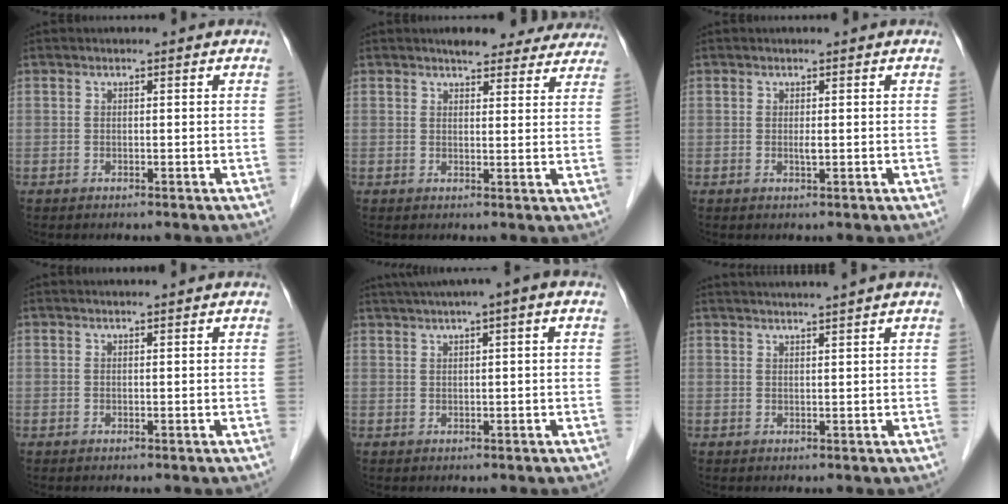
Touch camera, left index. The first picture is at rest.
{"total": 10.7, "force": [9.7, 3.2, 3.3], "torque": [-0.014, 0.008, 0.103]}
{"total": 0.7, "force": [0.0, 0.1, 0.7], "torque": [-0.017, -0.003, 0.002]}
{"total": 1.0, "force": [0.9, -0.1, 0.4], "torque": [-0.005, 0.009, 0.019]}
{"total": 6.4, "force": [3.8, -0.3, 5.1], "torque": [-0.082, 0.034, 0.061]}
{"total": 5.9, "force": [5.2, -1.5, 2.4], "torque": [-0.028, 0.018, 0.071]}